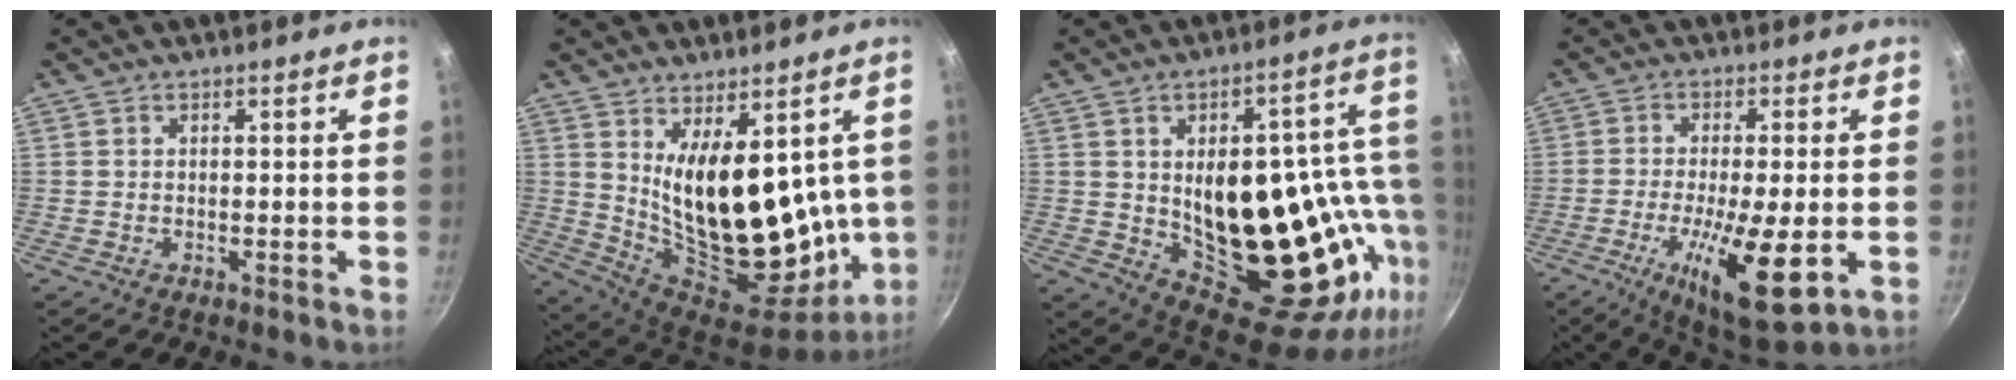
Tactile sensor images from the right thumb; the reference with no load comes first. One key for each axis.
{"total": 22.5, "fx": 4.5, "fy": 11.5, "fz": 18.8, "tx": -0.253, "ty": -0.076, "tz": 0.110}
{"total": 27.0, "fx": -1.7, "fy": 13.9, "fz": 23.1, "tx": -0.251, "ty": -0.006, "tz": 0.005}
{"total": 14.7, "fx": -4.3, "fy": 3.9, "fz": 13.6, "tx": -0.229, "ty": -0.004, "tz": -0.068}